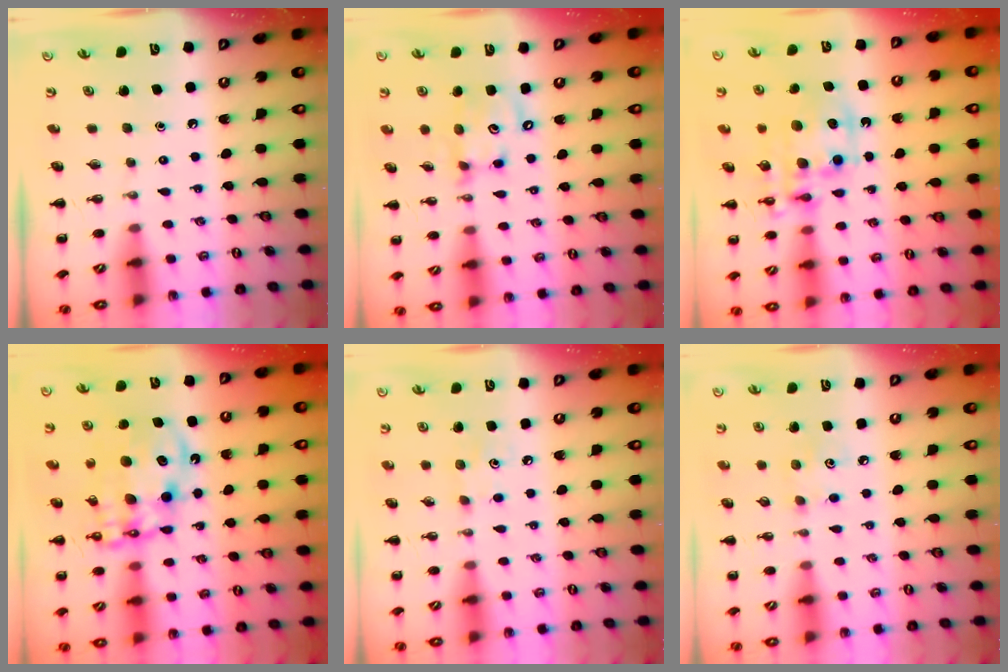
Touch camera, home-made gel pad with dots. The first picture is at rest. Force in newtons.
{"total": 9.9, "press": 9.8, "slide": 1.5}
{"total": 13.2, "press": 13.0, "slide": 2.3}
{"total": 14.2, "press": 13.8, "slide": 3.4}
{"total": 3.8, "press": 3.7, "slide": 0.8}
{"total": 3.8, "press": 3.7, "slide": 0.9}